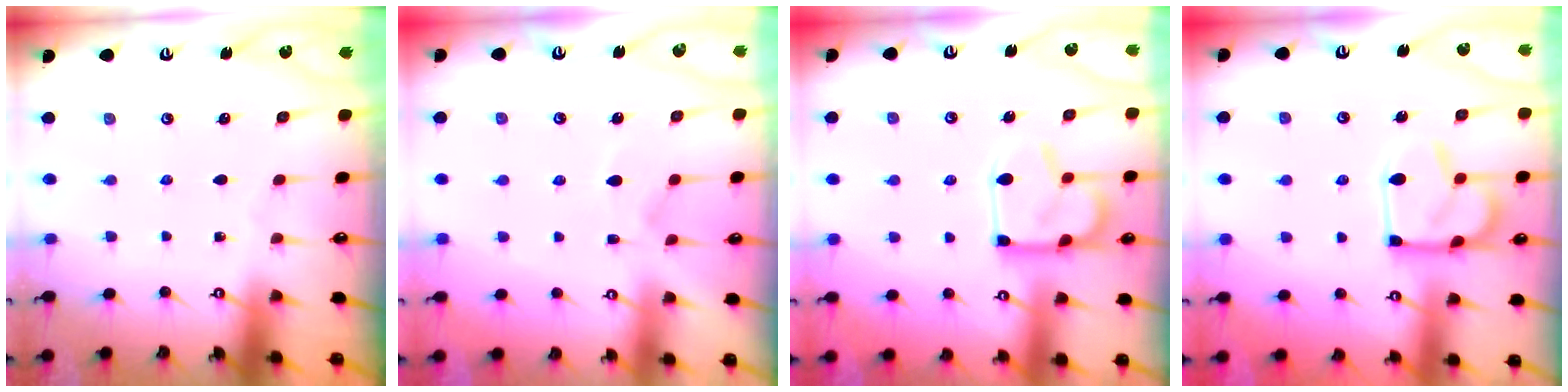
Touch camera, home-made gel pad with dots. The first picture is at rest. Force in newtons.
{"total": 1.0, "press": 0.2, "slide": 0.9}
{"total": 16.1, "press": 16.0, "slide": 1.3}
{"total": 8.4, "press": 8.4, "slide": 0.7}